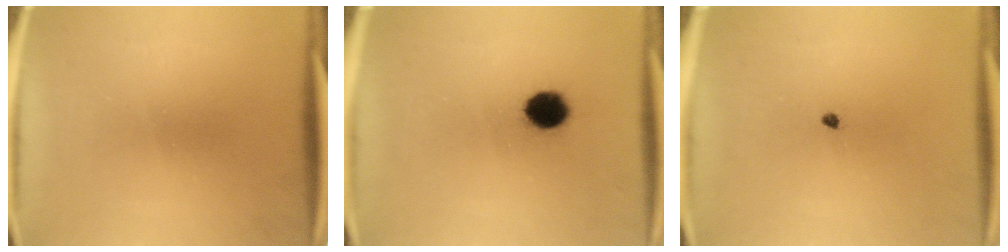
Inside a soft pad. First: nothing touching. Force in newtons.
{"total": 7.0}
{"total": 0.7}